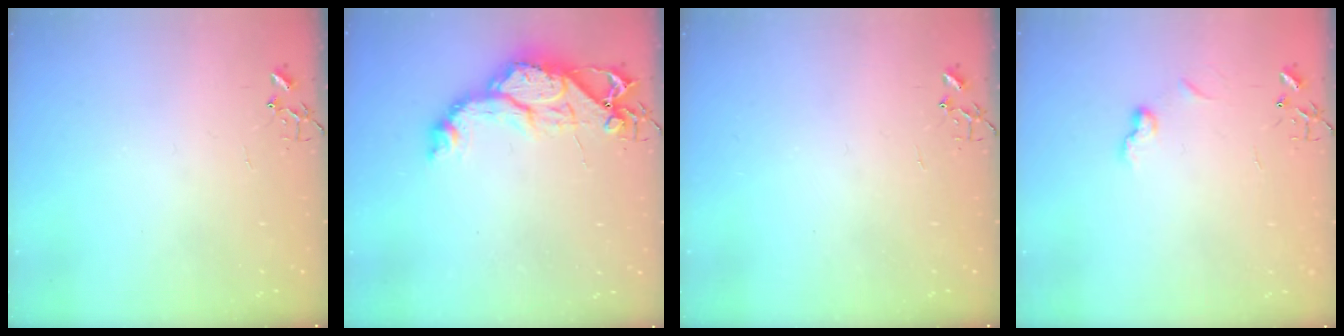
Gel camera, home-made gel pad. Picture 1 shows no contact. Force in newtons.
{"total": 14.0, "press": 13.9, "slide": 1.4}
{"total": 0.0}
{"total": 6.8, "press": 6.7, "slide": 0.6}